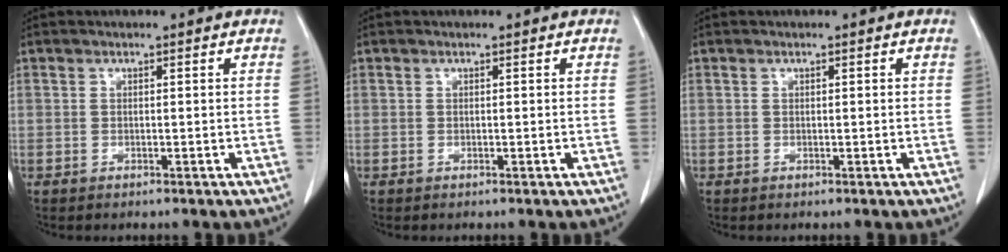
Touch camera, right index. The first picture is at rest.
{"total": 0.0}
{"total": 0.0}